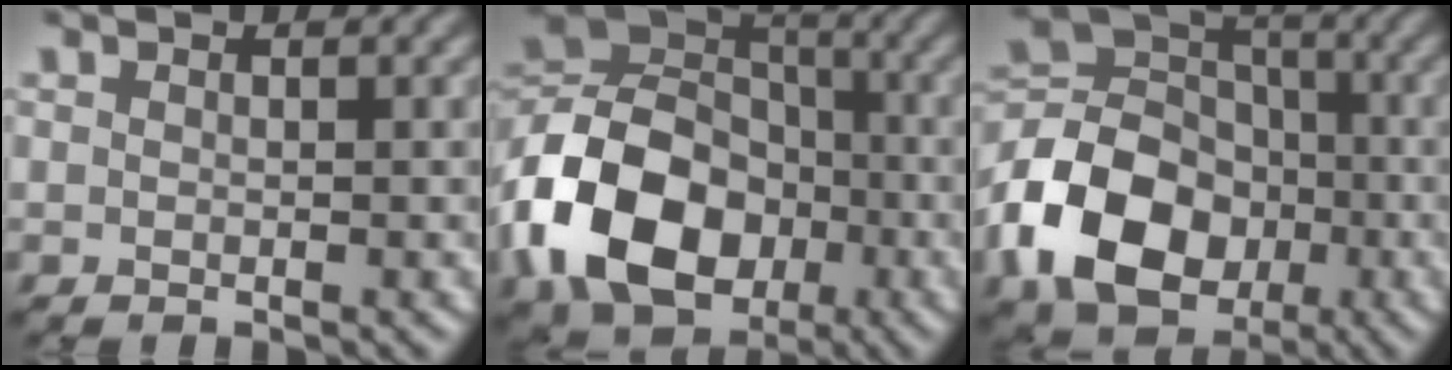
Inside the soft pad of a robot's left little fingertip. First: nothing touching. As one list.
[{"total": 14.0, "force": [-4.7, 10.3, 8.3], "torque": [-0.181, -0.007, -0.101]}, {"total": 11.2, "force": [-4.0, 8.1, 6.5], "torque": [-0.133, 0.005, -0.088]}]